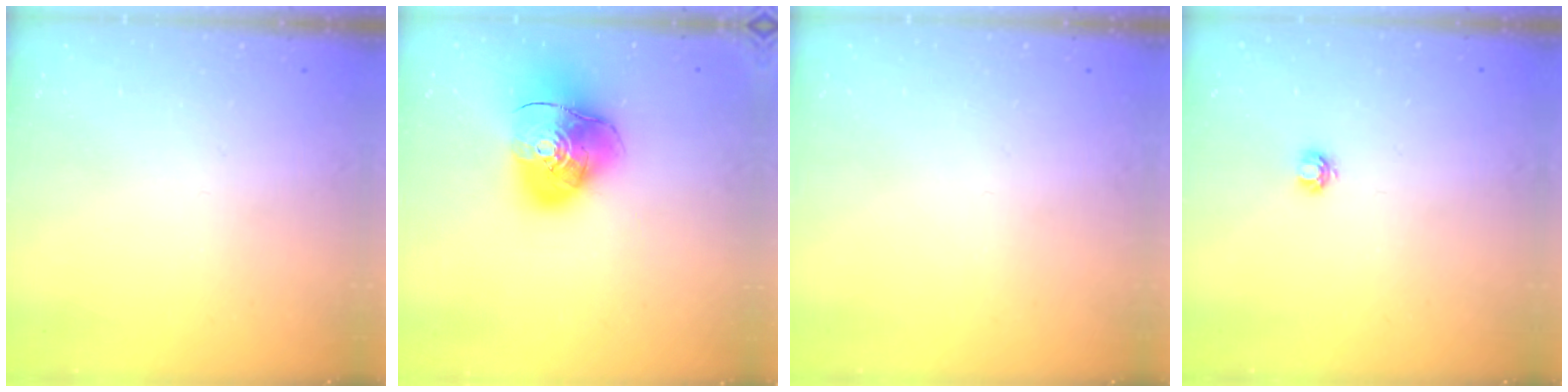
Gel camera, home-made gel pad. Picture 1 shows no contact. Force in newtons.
{"total": 14.3, "press": 14.2, "slide": 1.9}
{"total": 0.0}
{"total": 3.7, "press": 3.7, "slide": 0.5}